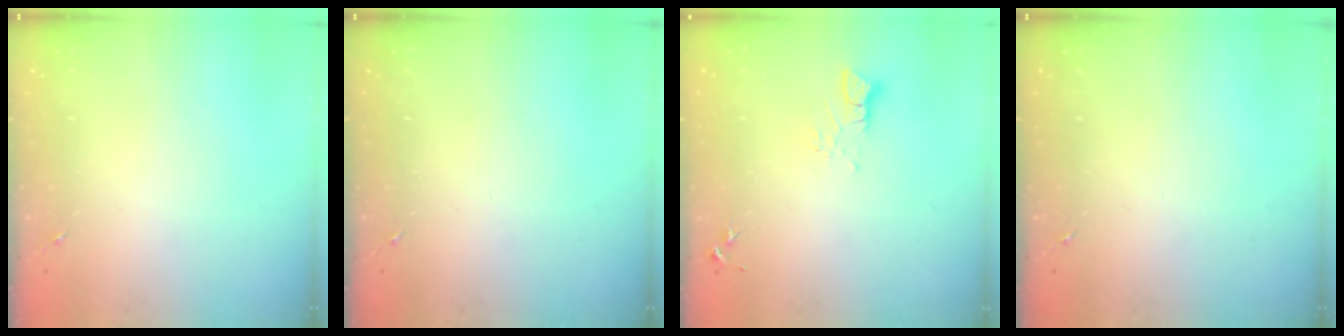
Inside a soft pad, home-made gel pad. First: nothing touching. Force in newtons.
{"total": 0.0}
{"total": 3.1, "press": 3.1, "slide": 0.3}
{"total": 0.0}